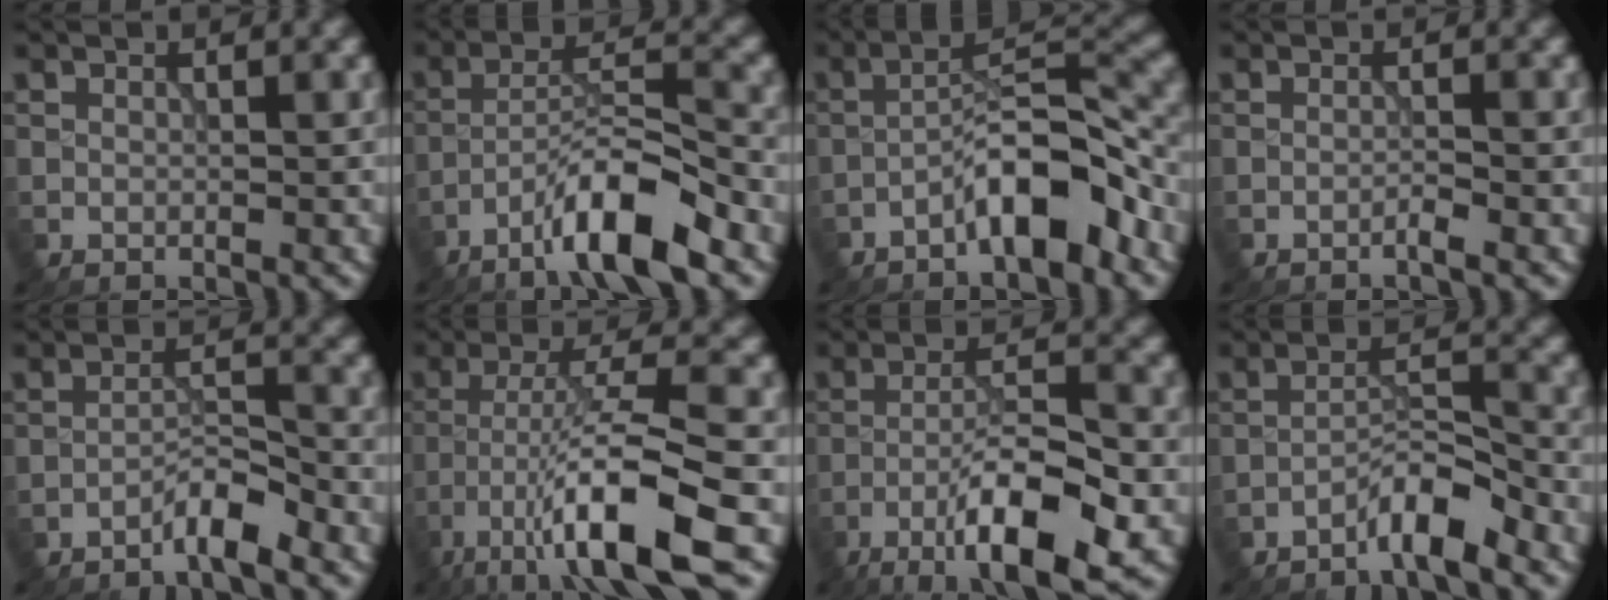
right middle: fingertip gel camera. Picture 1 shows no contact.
{"total": 8.1, "force": [-5.1, 1.4, 6.1], "torque": [-0.105, 0.013, -0.091]}
{"total": 6.7, "force": [-3.7, 1.7, 5.3], "torque": [-0.087, 0.022, -0.068]}
{"total": 0.9, "force": [-0.7, 0.0, 0.6], "torque": [-0.012, 0.003, -0.015]}
{"total": 2.9, "force": [-2.3, 0.2, 1.7], "torque": [-0.030, 0.011, -0.047]}
{"total": 9.7, "force": [-5.2, 1.6, 8.0], "torque": [-0.136, 0.010, -0.095]}
{"total": 9.0, "force": [-4.7, 2.0, 7.4], "torque": [-0.123, 0.011, -0.085]}
{"total": 3.9, "force": [-3.0, 0.4, 2.4], "torque": [-0.042, 0.013, -0.060]}